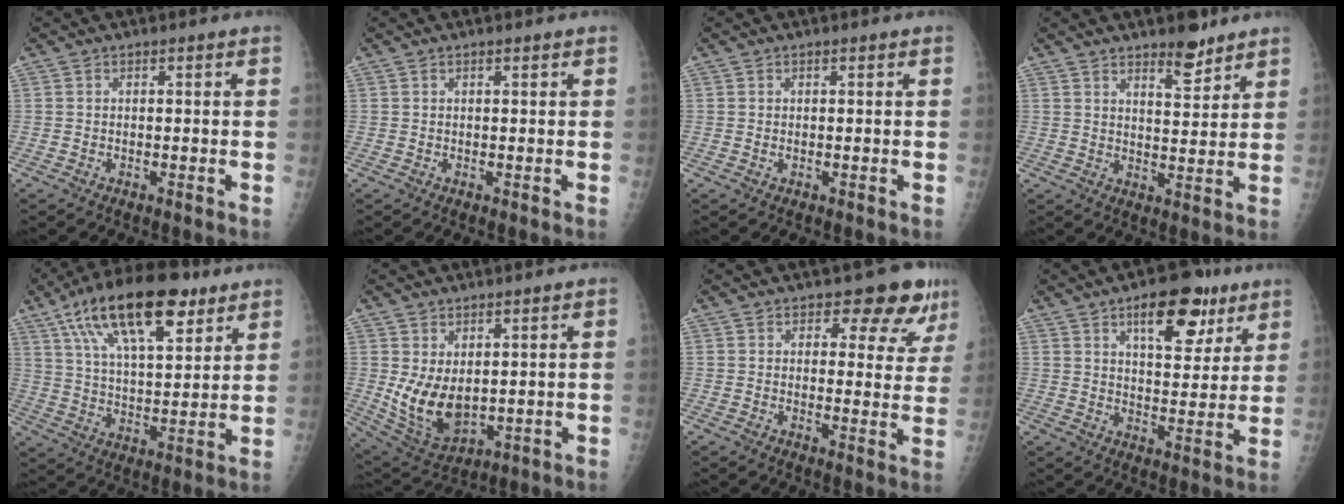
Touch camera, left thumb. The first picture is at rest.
{"total": 0.5, "force": [0.4, 0.1, 0.3], "torque": [-0.006, -0.001, 0.006]}
{"total": 0.7, "force": [0.3, 0.3, 0.5], "torque": [-0.012, 0.002, 0.007]}
{"total": 6.4, "force": [4.8, 2.1, 3.6], "torque": [-0.036, -0.037, 0.074]}
{"total": 21.2, "force": [11.7, 8.6, 15.5], "torque": [-0.244, -0.020, 0.202]}
{"total": 9.9, "force": [1.2, 5.9, 7.8], "torque": [-0.127, -0.025, 0.047]}
{"total": 8.9, "force": [6.5, 4.3, 4.3], "torque": [-0.014, -0.038, 0.070]}
{"total": 12.8, "force": [7.3, 6.0, 8.8], "torque": [-0.087, -0.028, 0.106]}